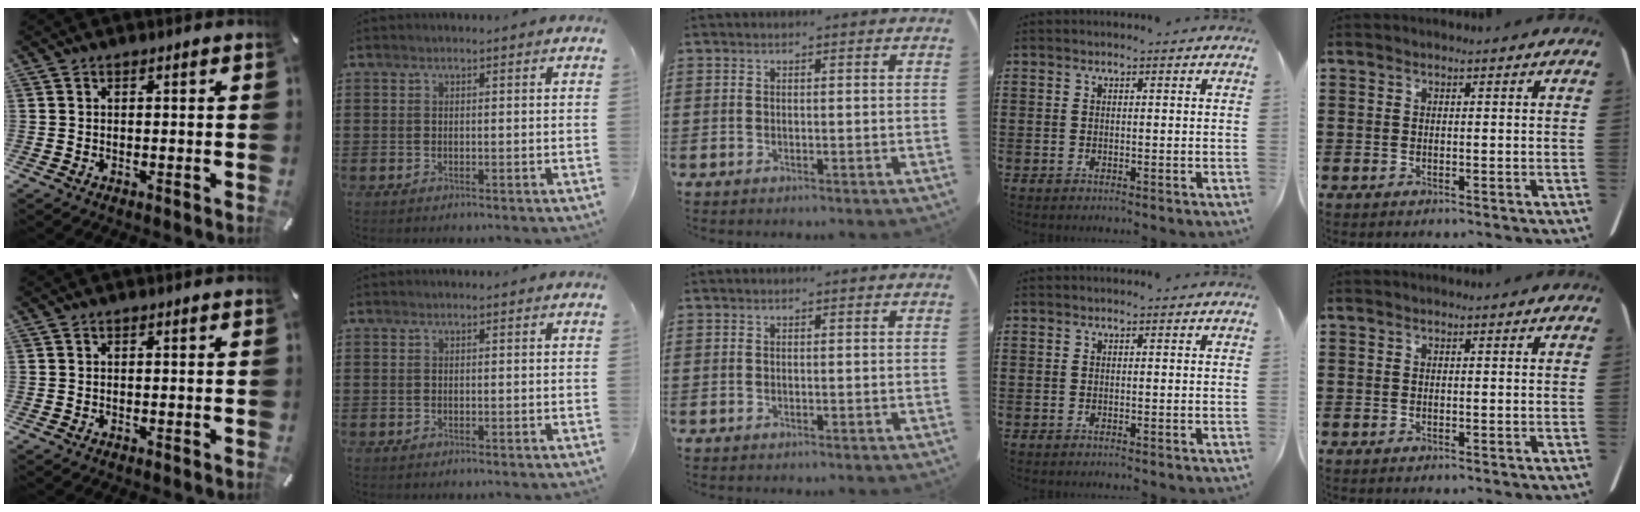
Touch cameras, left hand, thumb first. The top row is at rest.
{}